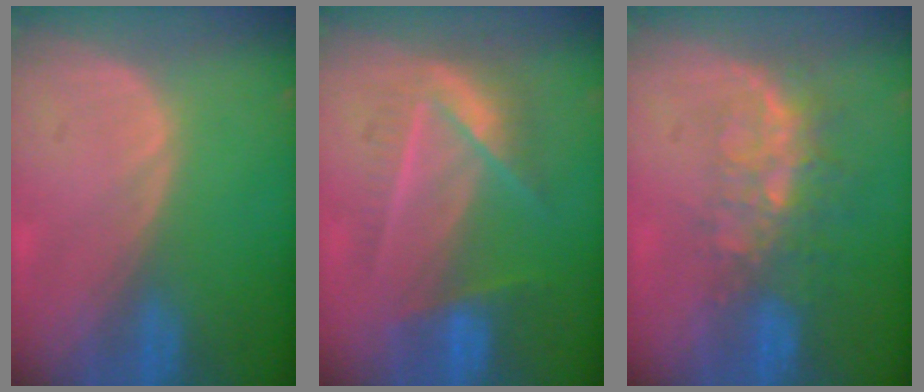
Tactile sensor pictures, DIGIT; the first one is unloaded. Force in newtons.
{"total": 6.8, "press": 6.7, "slide": 1.2}
{"total": 8.2, "press": 6.8, "slide": 4.6}